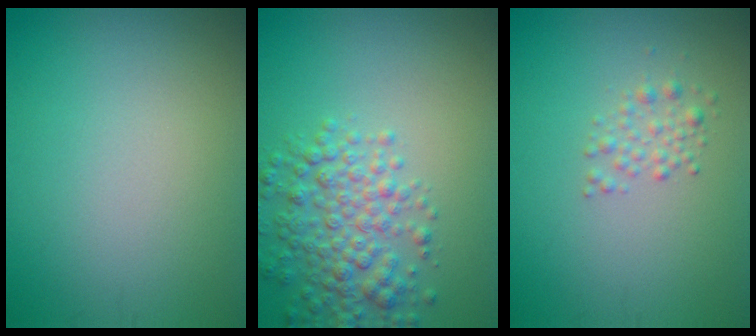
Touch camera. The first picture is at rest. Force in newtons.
{"total": 4.9, "press": 4.9, "slide": 0.2}
{"total": 1.5, "press": 1.5, "slide": 0.0}